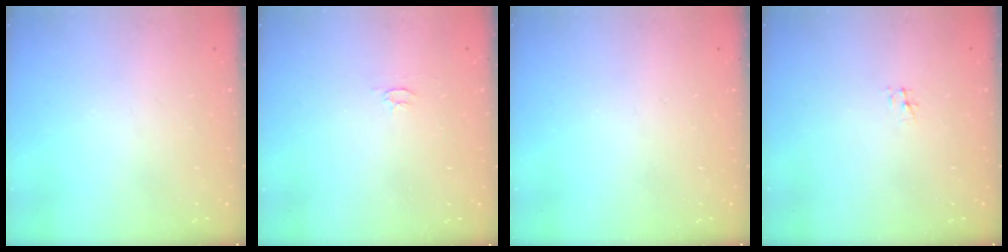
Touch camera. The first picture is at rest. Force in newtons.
{"total": 2.6, "press": 2.6, "slide": 0.3}
{"total": 0.0}
{"total": 2.3, "press": 2.3, "slide": 0.3}